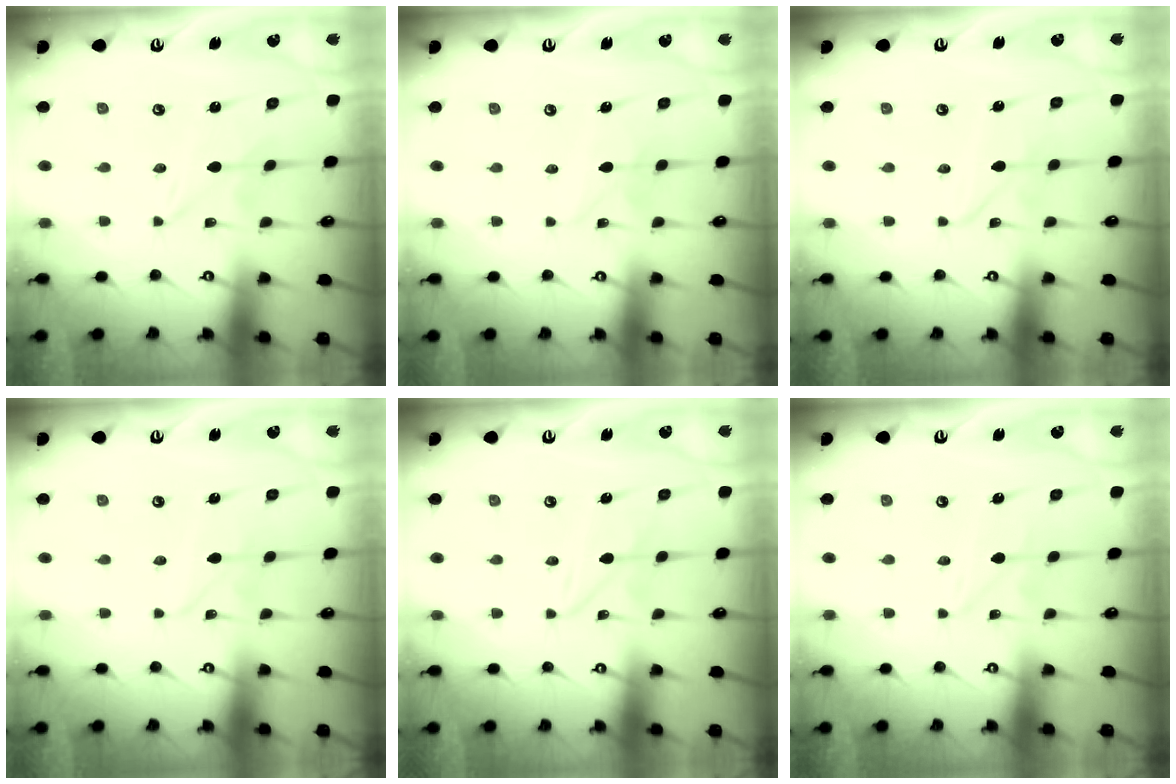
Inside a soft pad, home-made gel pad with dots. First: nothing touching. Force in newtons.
{"total": 2.7, "press": 2.7, "slide": 0.2}
{"total": 2.1, "press": 2.1, "slide": 0.2}
{"total": 2.2, "press": 2.2, "slide": 0.2}
{"total": 2.3, "press": 2.3, "slide": 0.3}
{"total": 1.5, "press": 1.5, "slide": 0.2}